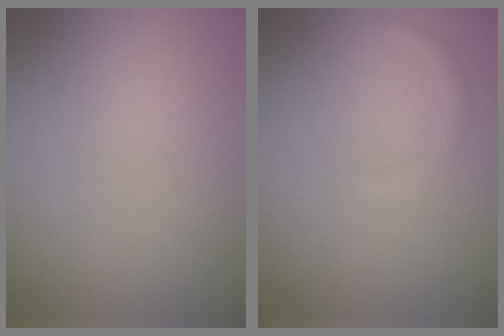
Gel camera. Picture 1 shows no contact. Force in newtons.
{"total": 0.9, "press": 0.9, "slide": 0.0}